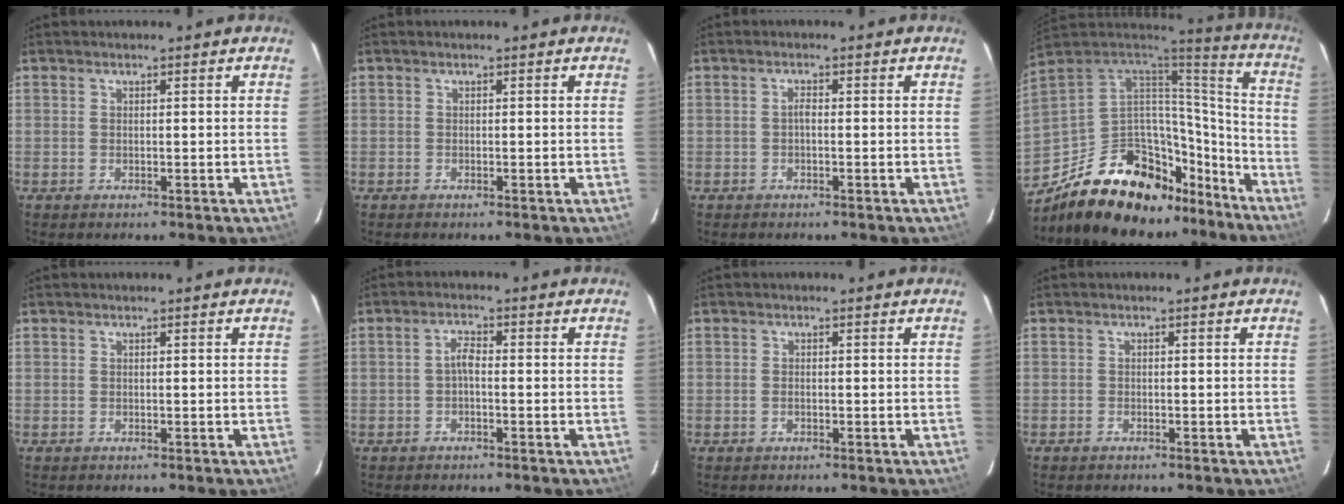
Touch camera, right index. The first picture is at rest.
{"total": 0.0}
{"total": 0.9, "force": [-0.3, 0.4, 0.8], "torque": [-0.015, 0.006, -0.007]}
{"total": 27.7, "force": [-19.2, 14.5, 13.8], "torque": [-0.251, 0.041, -0.269]}
{"total": 0.0}
{"total": 1.9, "force": [-0.7, 0.6, 1.7], "torque": [-0.035, 0.008, -0.015]}
{"total": 0.7, "force": [-0.3, 0.4, 0.4], "torque": [-0.007, 0.001, -0.006]}
{"total": 0.8, "force": [-0.7, 0.4, 0.0], "torque": [-0.004, 0.002, -0.011]}